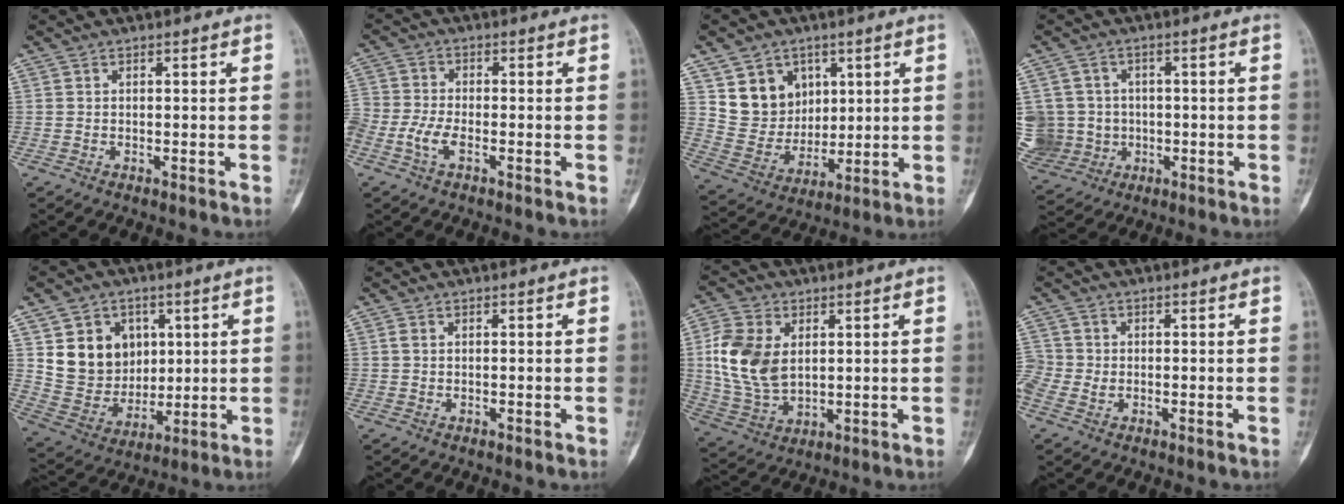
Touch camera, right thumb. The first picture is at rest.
{"total": 5.8, "force": [-2.6, 2.9, 4.3], "torque": [-0.106, 0.014, -0.055]}
{"total": 11.8, "force": [5.2, 9.8, 3.9], "torque": [-0.032, -0.030, 0.111]}
{"total": 11.7, "force": [-0.8, 11.1, 3.6], "torque": [-0.073, 0.023, 0.004]}
{"total": 13.8, "force": [4.2, 11.7, 6.0], "torque": [-0.058, -0.018, 0.095]}
{"total": 0.7, "force": [0.2, 0.5, 0.5], "torque": [-0.013, 0.003, 0.005]}
{"total": 13.1, "force": [2.4, 8.8, 9.5], "torque": [-0.179, -0.008, 0.051]}
{"total": 5.3, "force": [-0.6, 4.5, 2.7], "torque": [-0.072, 0.013, -0.010]}